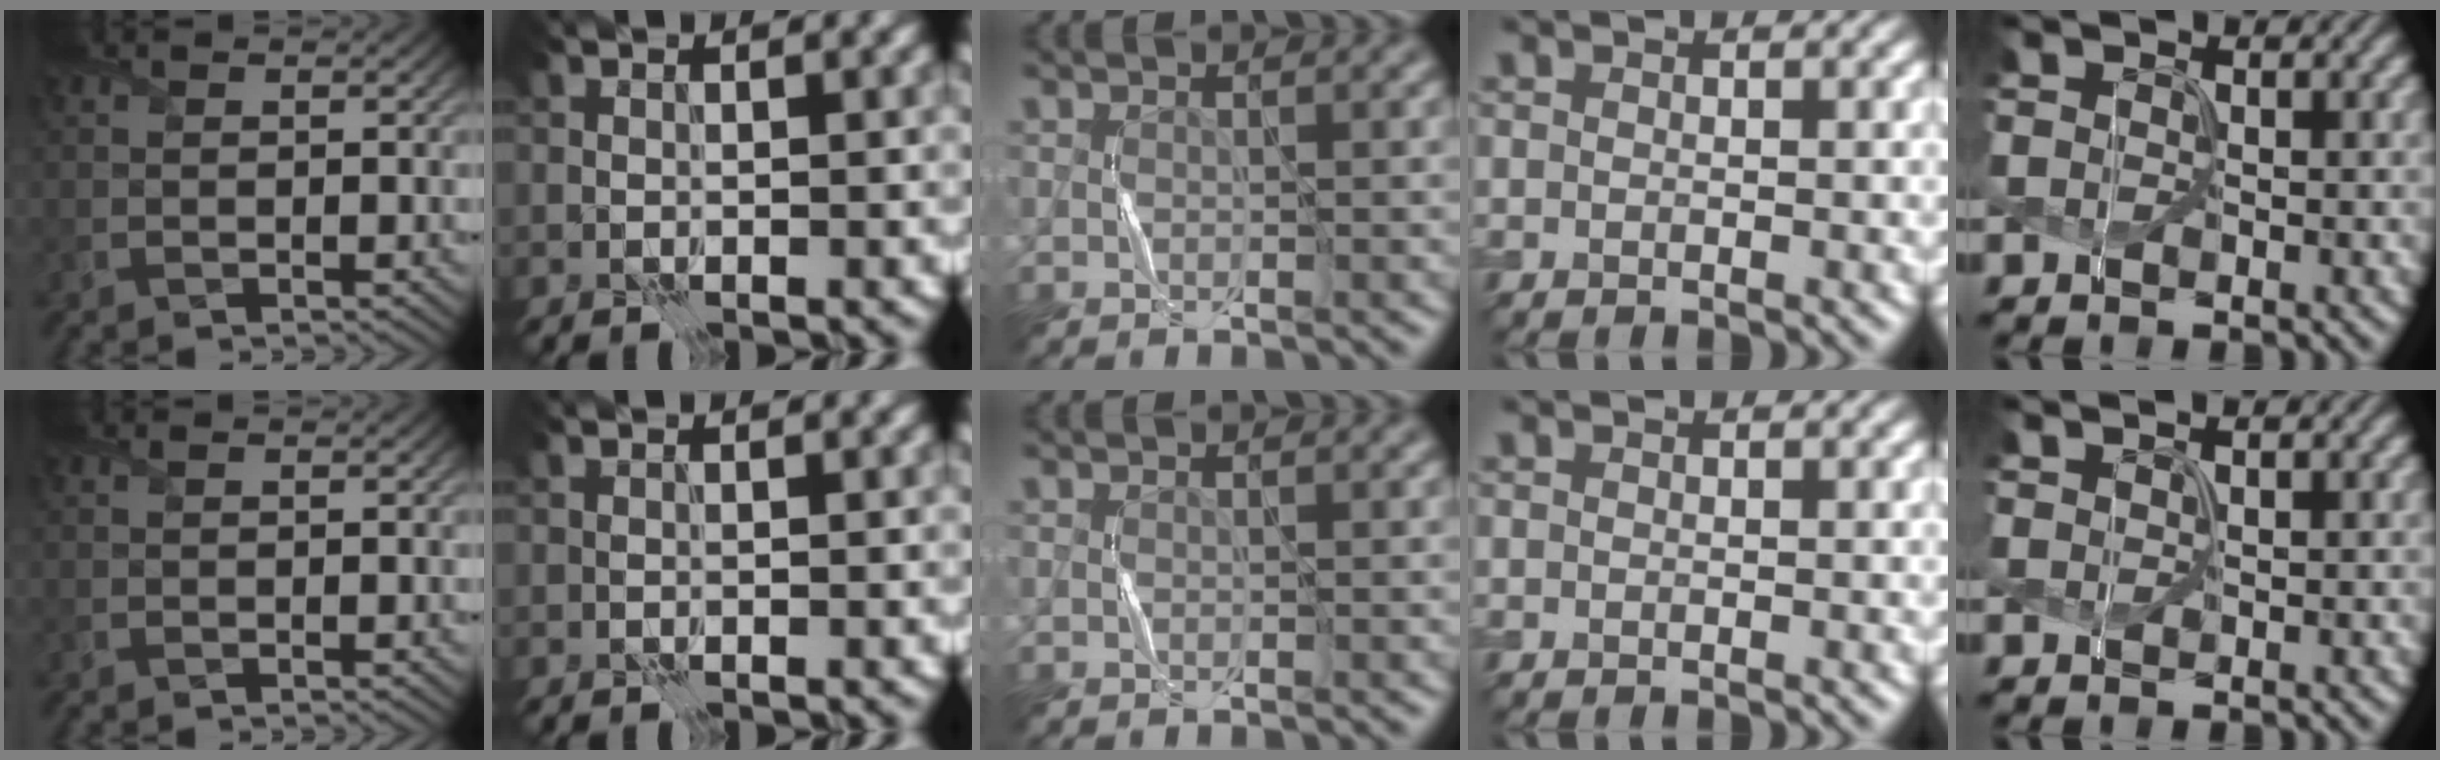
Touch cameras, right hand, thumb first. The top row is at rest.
{"little": {"total": 1.2, "force": [1.0, 0.3, 0.7], "torque": [-0.006, -0.004, 0.010]}}